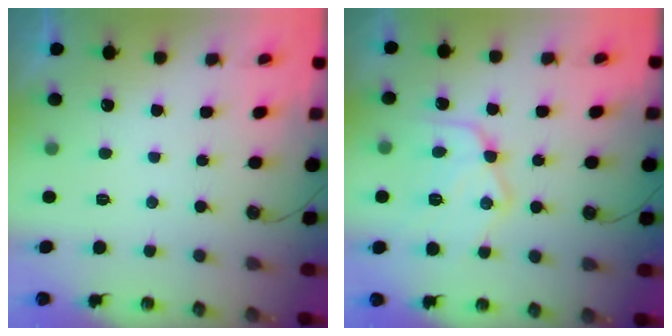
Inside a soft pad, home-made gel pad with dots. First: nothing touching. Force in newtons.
{"total": 16.7, "press": 16.6, "slide": 1.4}